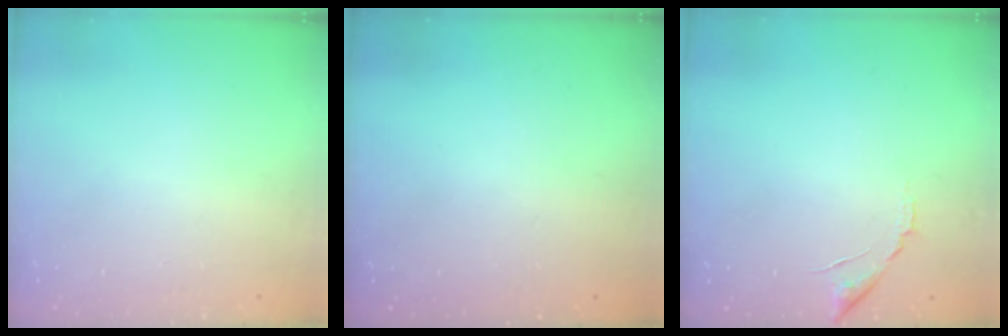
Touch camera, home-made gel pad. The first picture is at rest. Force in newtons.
{"total": 3.6, "press": 3.3, "slide": 1.5}
{"total": 7.7, "press": 7.7, "slide": 0.3}